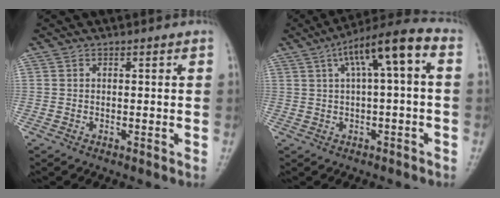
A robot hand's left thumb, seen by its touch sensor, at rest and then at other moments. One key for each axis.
{"total": 10.0, "fx": 2.1, "fy": 2.2, "fz": 9.5, "tx": -0.158, "ty": 0.045, "tz": 0.030}